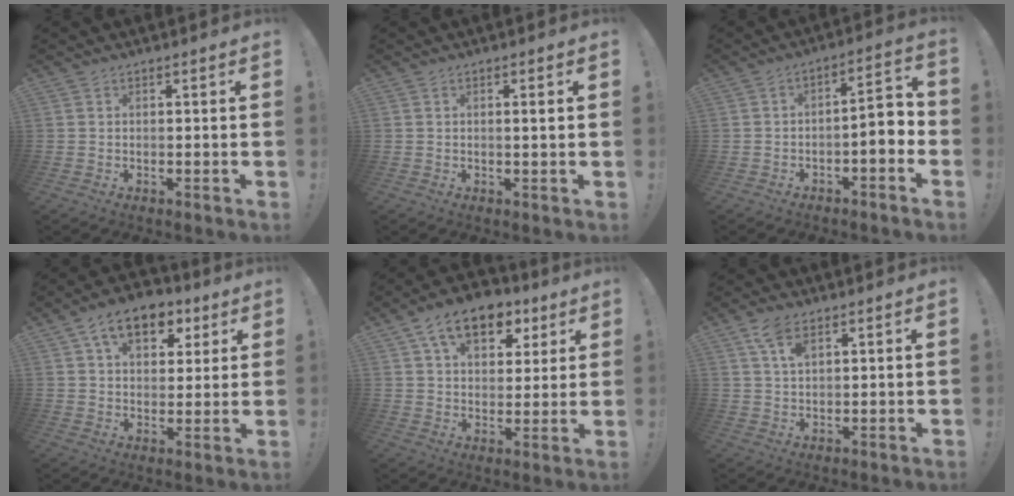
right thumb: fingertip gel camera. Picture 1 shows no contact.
{"total": 1.9, "force": [0.3, -0.2, 1.8], "torque": [-0.019, -0.007, 0.000]}
{"total": 5.9, "force": [-2.5, 1.7, 5.1], "torque": [-0.071, 0.003, -0.047]}
{"total": 13.2, "force": [6.3, 8.3, 8.0], "torque": [-0.112, -0.024, 0.114]}
{"total": 14.3, "force": [7.3, 8.8, 8.6], "torque": [-0.127, -0.031, 0.132]}
{"total": 6.1, "force": [3.5, 2.6, 4.2], "torque": [-0.076, -0.010, 0.063]}